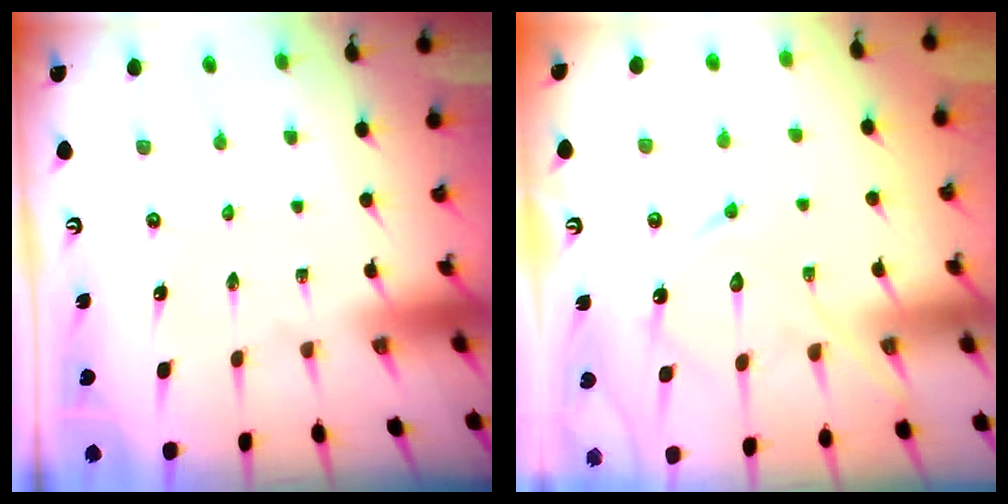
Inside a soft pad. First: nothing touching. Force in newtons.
{"total": 13.0, "press": 13.0, "slide": 1.2}